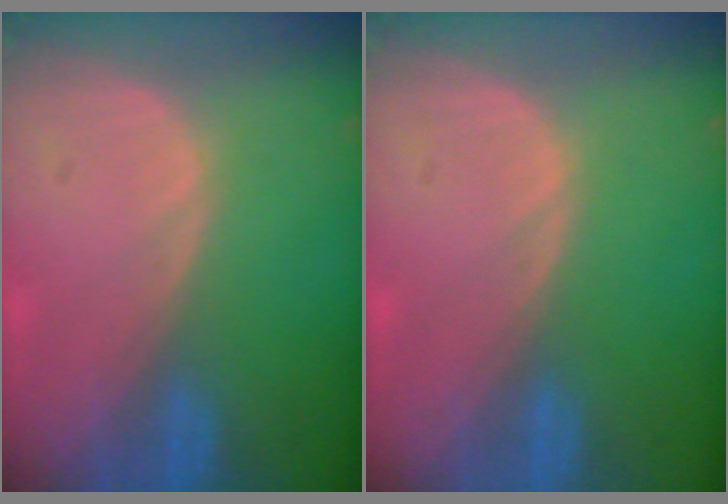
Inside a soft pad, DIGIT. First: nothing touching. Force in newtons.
{"total": 0.0}